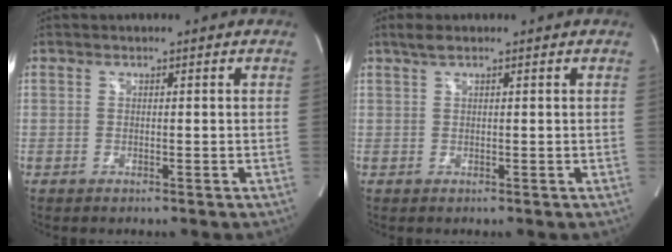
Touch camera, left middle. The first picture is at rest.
{"total": 1.7, "force": [1.2, 0.3, 1.1], "torque": [-0.029, 0.015, 0.025]}